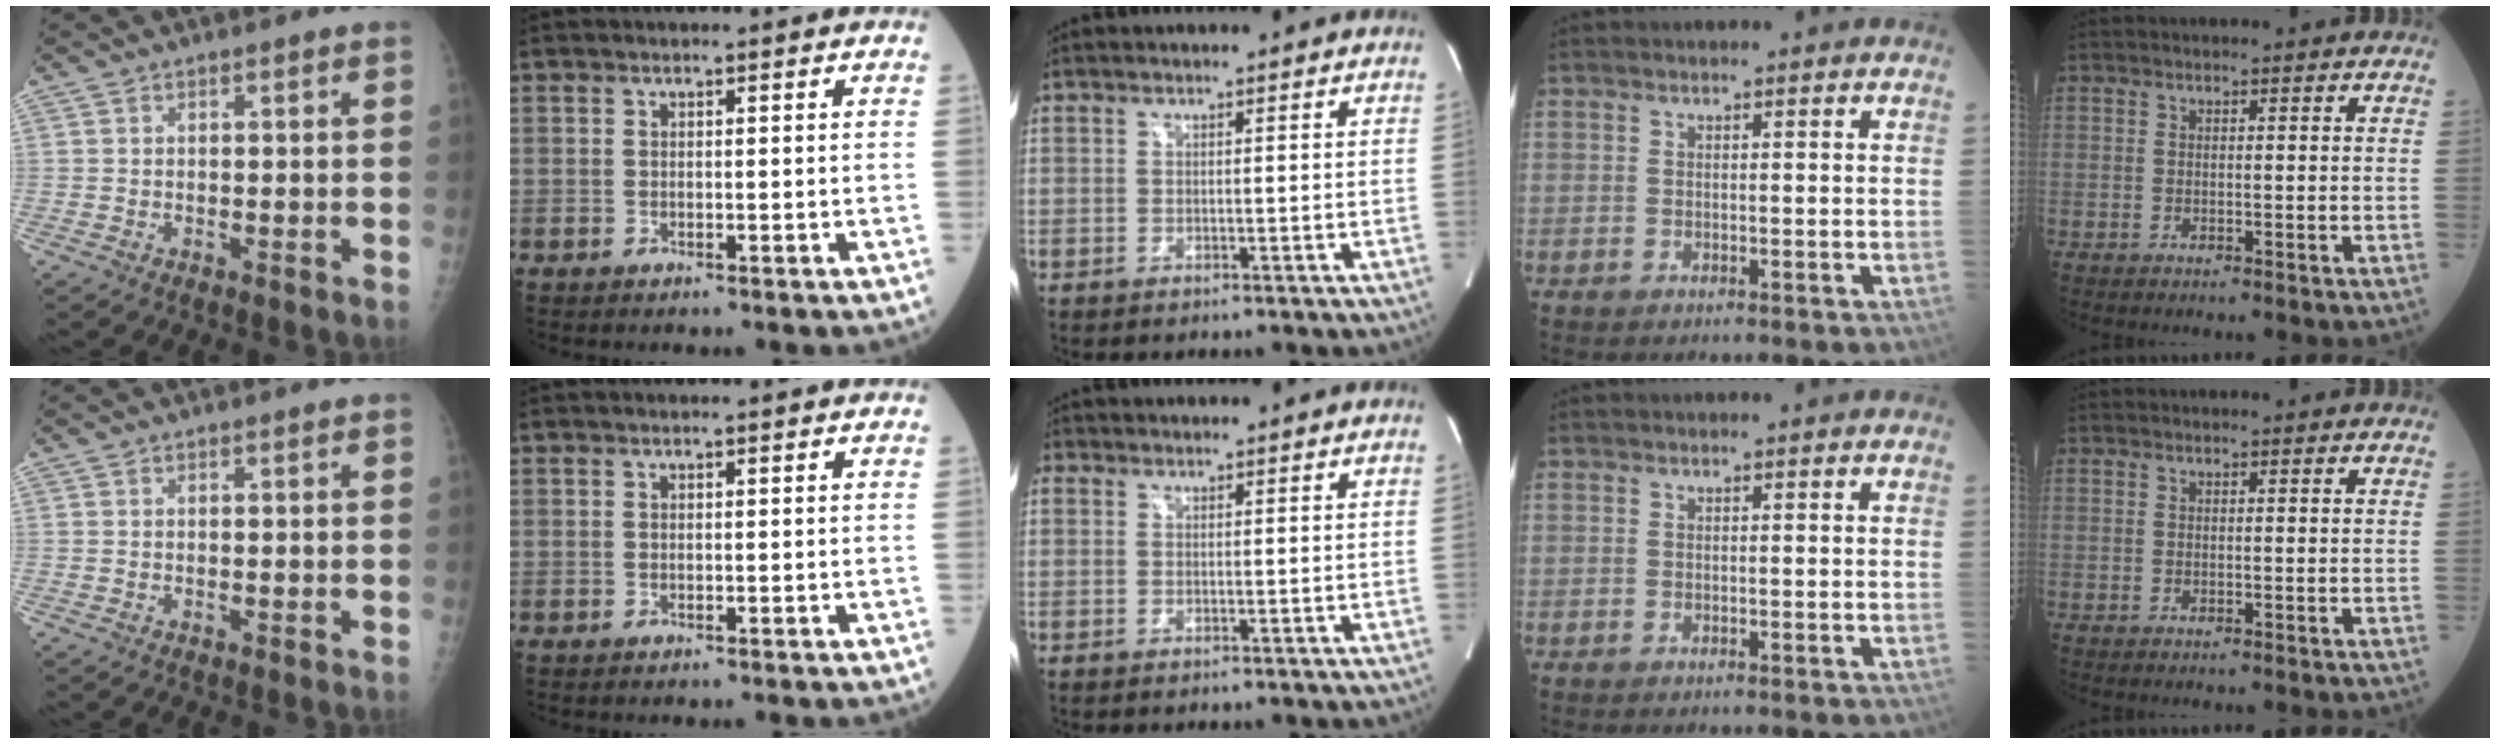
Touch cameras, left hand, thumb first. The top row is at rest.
{"middle": {"total": 0.5, "force": [0.2, 0.4, 0.2], "torque": [-0.002, 0.000, 0.001]}}